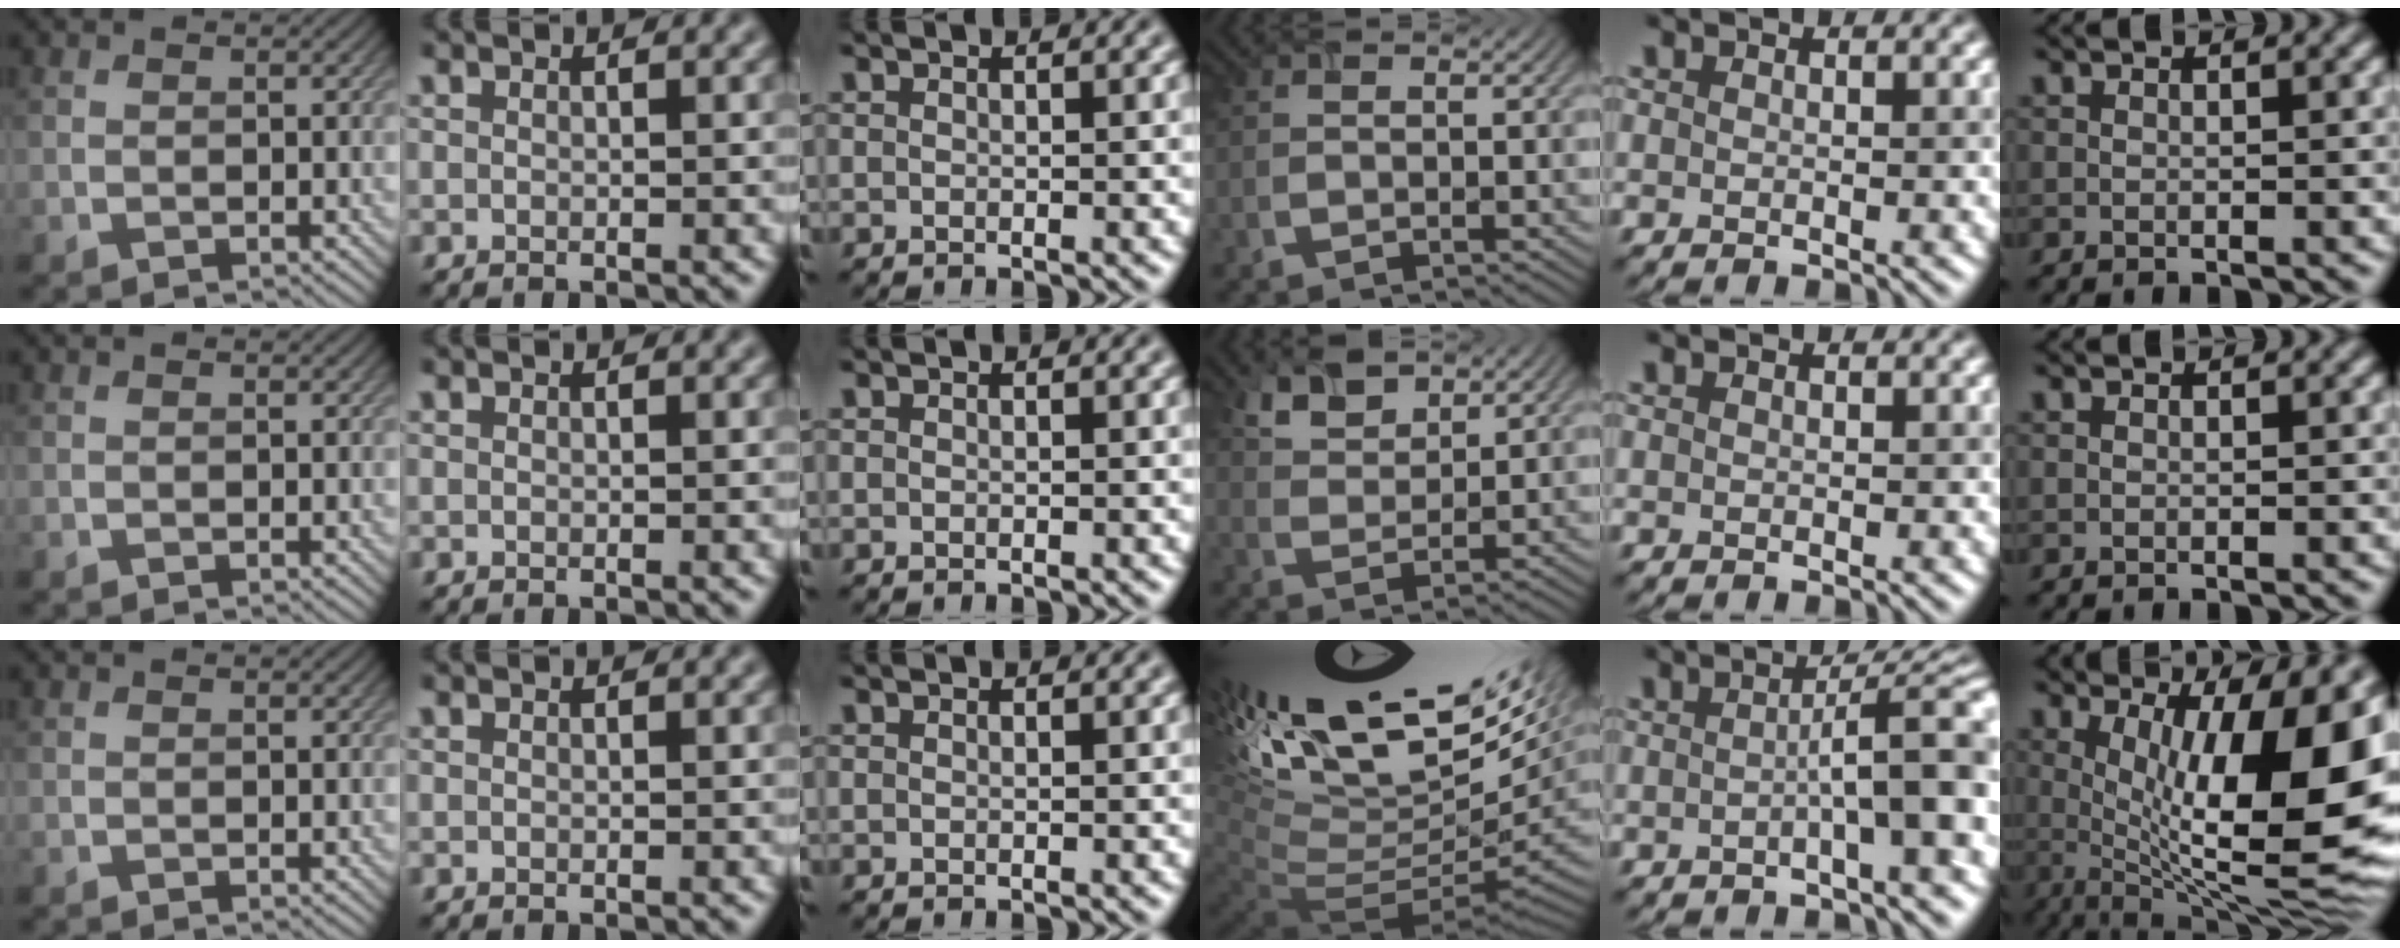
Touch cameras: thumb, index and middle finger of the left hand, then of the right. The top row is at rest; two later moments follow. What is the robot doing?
{"motion": "screw", "object": "timer"}